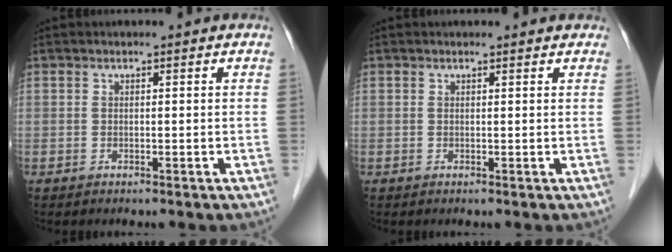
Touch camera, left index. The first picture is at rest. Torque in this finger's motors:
{"motor_torque": [0.25, -0.18, 0.07, -0.01]}